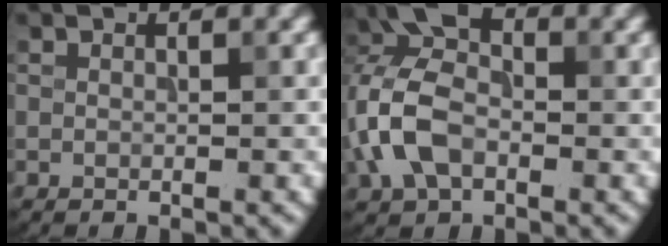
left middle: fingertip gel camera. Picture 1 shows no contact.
{"total": 7.6, "force": [-1.1, 5.0, 5.6], "torque": [-0.131, 0.015, -0.039]}